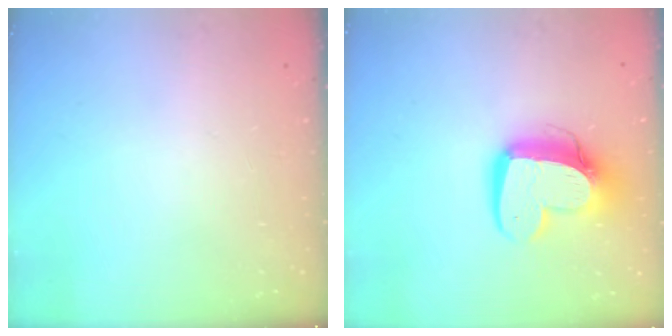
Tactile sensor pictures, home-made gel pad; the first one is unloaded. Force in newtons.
{"total": 14.6, "press": 14.6, "slide": 1.4}